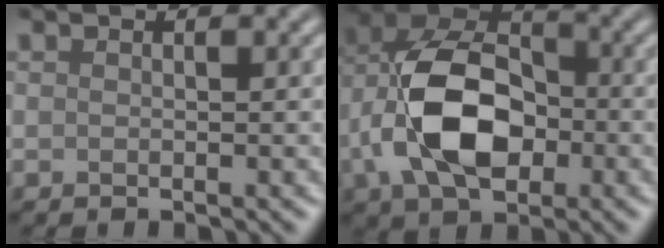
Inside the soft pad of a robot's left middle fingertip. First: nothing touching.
{"total": 10.3, "force": [-1.8, 6.6, 7.8], "torque": [-0.158, 0.012, -0.034]}